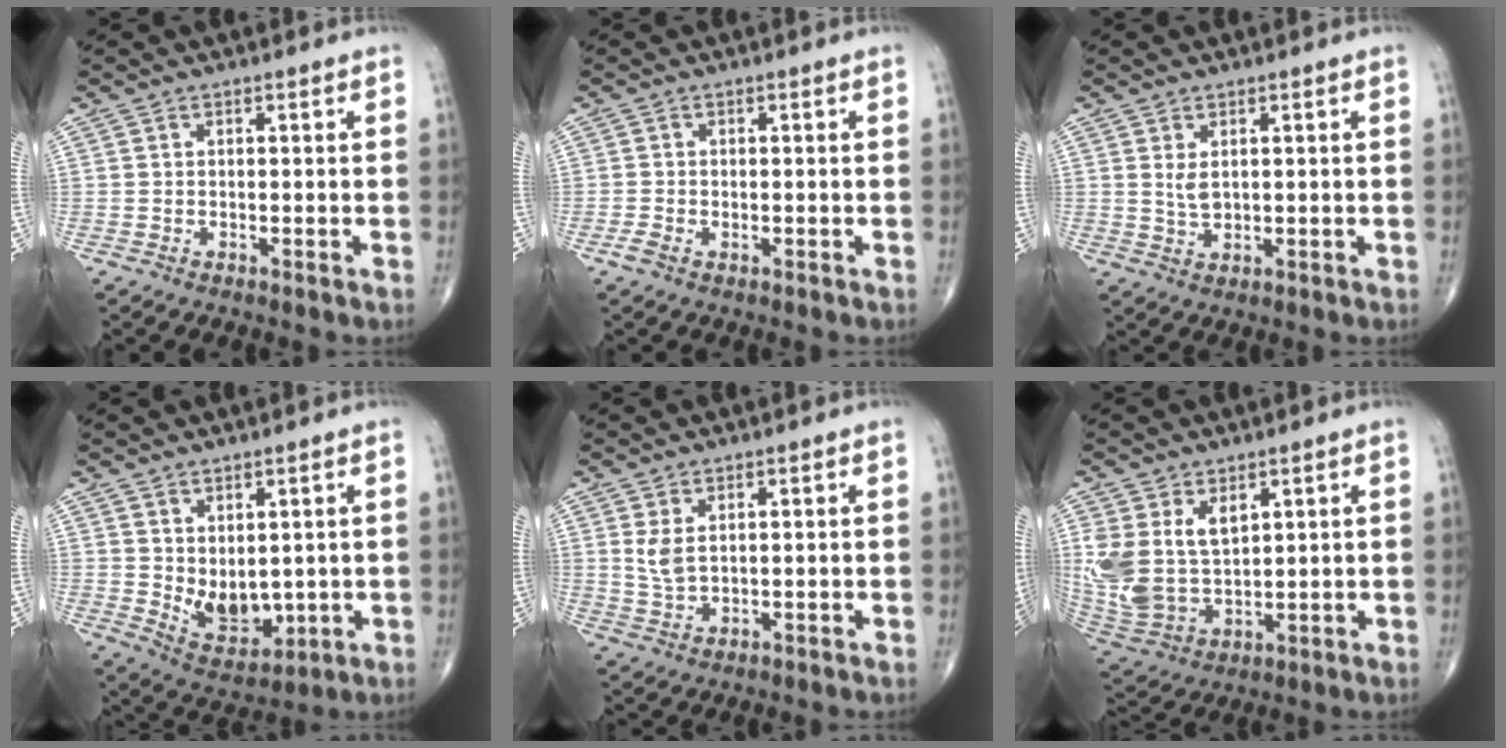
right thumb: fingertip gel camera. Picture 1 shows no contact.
{"total": 1.6, "force": [-0.7, 1.0, 1.1], "torque": [-0.027, 0.002, -0.014]}
{"total": 2.7, "force": [0.8, 1.5, 2.1], "torque": [-0.036, -0.008, 0.021]}
{"total": 8.0, "force": [0.6, 5.0, 6.3], "torque": [-0.070, -0.020, 0.037]}
{"total": 3.4, "force": [1.2, 1.7, 2.7], "torque": [-0.056, -0.007, 0.034]}
{"total": 12.9, "force": [4.5, 8.0, 9.0], "torque": [-0.185, -0.020, 0.109]}